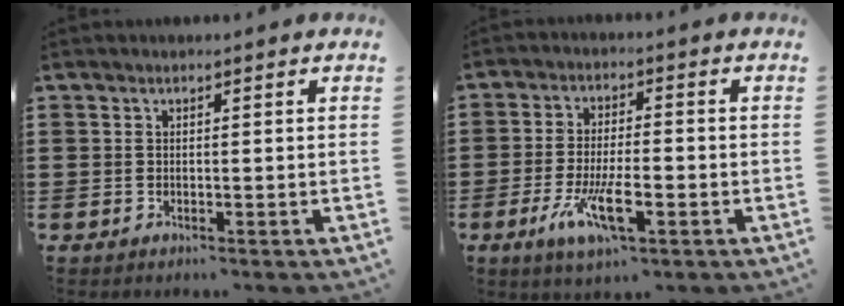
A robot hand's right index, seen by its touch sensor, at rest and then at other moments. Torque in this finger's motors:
{"motor_torque": [1.72, 0.42, 0.75, 0.21]}